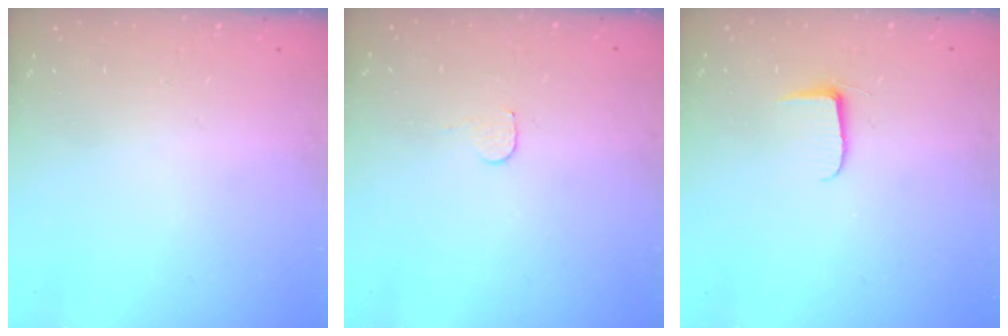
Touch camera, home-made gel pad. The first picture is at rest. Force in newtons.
{"total": 3.5, "press": 3.5, "slide": 0.3}
{"total": 5.1, "press": 5.1, "slide": 0.5}